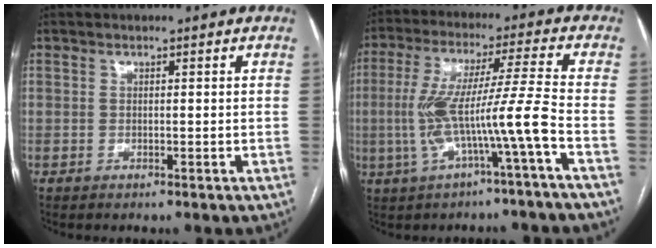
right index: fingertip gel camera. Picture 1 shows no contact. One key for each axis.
{"total": 11.1, "fx": -3.3, "fy": -1.0, "fz": 10.5, "tx": -0.214, "ty": 0.020, "tz": -0.059}